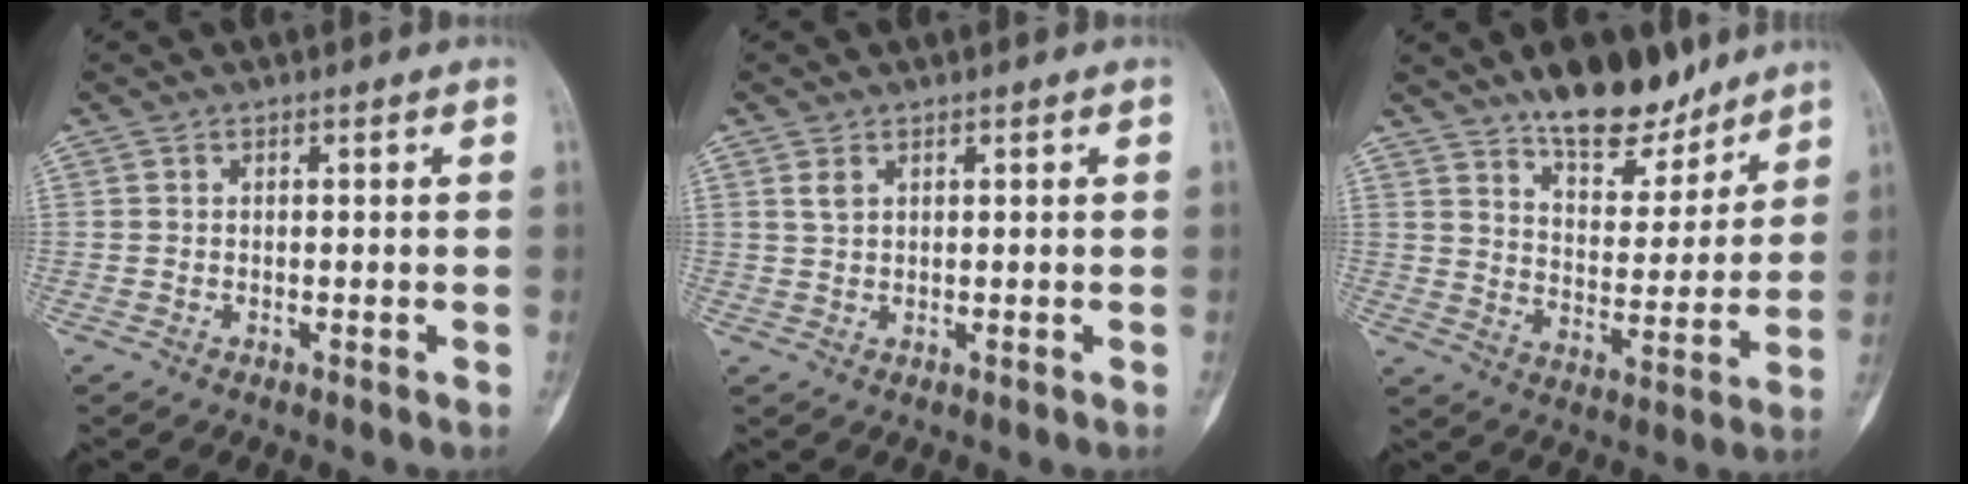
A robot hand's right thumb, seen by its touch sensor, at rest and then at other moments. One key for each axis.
{"total": 1.7, "fx": 0.9, "fy": 0.9, "fz": 1.1, "tx": -0.022, "ty": 0.002, "tz": 0.023}
{"total": 13.7, "fx": 10.7, "fy": 5.6, "fz": 6.5, "tx": -0.057, "ty": -0.076, "tz": 0.174}